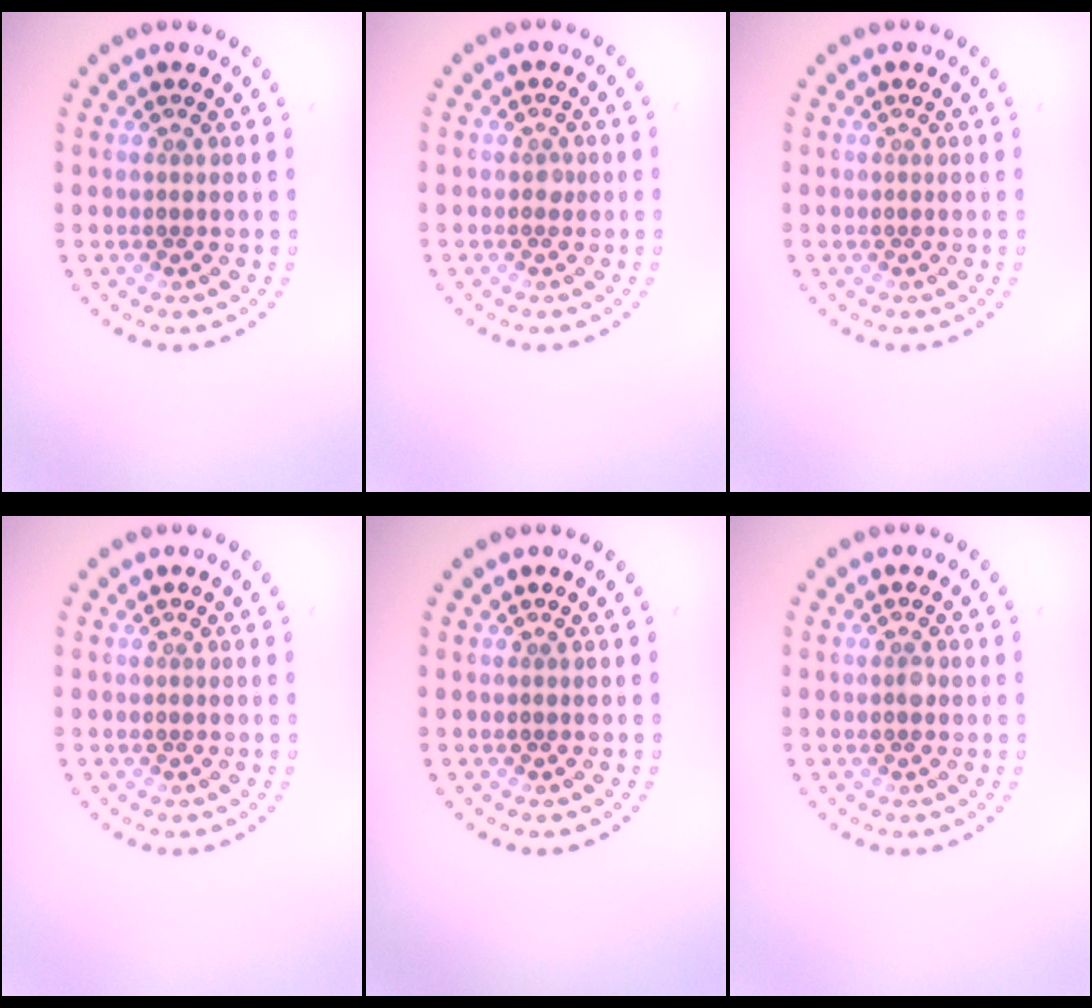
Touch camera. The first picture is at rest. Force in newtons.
{"total": 0.6, "press": 0.6, "slide": 0.3}
{"total": 0.0}
{"total": 0.0}
{"total": 0.0}
{"total": 0.9, "press": 0.9, "slide": 0.1}